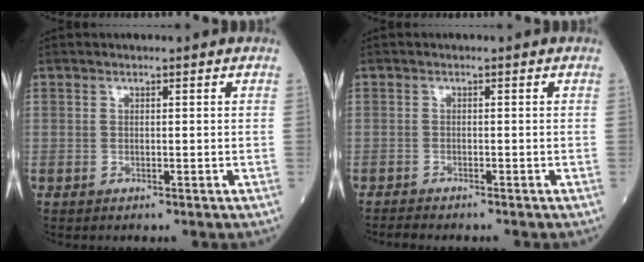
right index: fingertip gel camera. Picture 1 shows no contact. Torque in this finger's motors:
{"motor_torque": [-0.21, -0.17, 0.09, 0.02]}